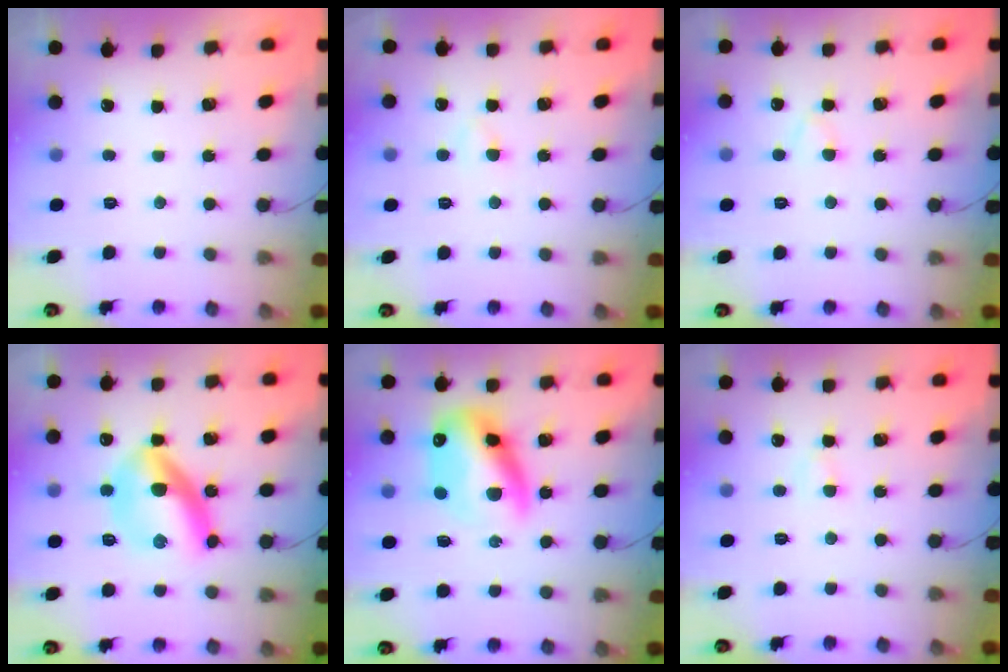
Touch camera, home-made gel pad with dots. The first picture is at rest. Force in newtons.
{"total": 1.8, "press": 1.6, "slide": 0.8}
{"total": 2.2, "press": 1.9, "slide": 1.1}
{"total": 14.5, "press": 14.5, "slide": 0.8}
{"total": 16.1, "press": 15.6, "slide": 3.9}
{"total": 2.6, "press": 2.4, "slide": 0.9}